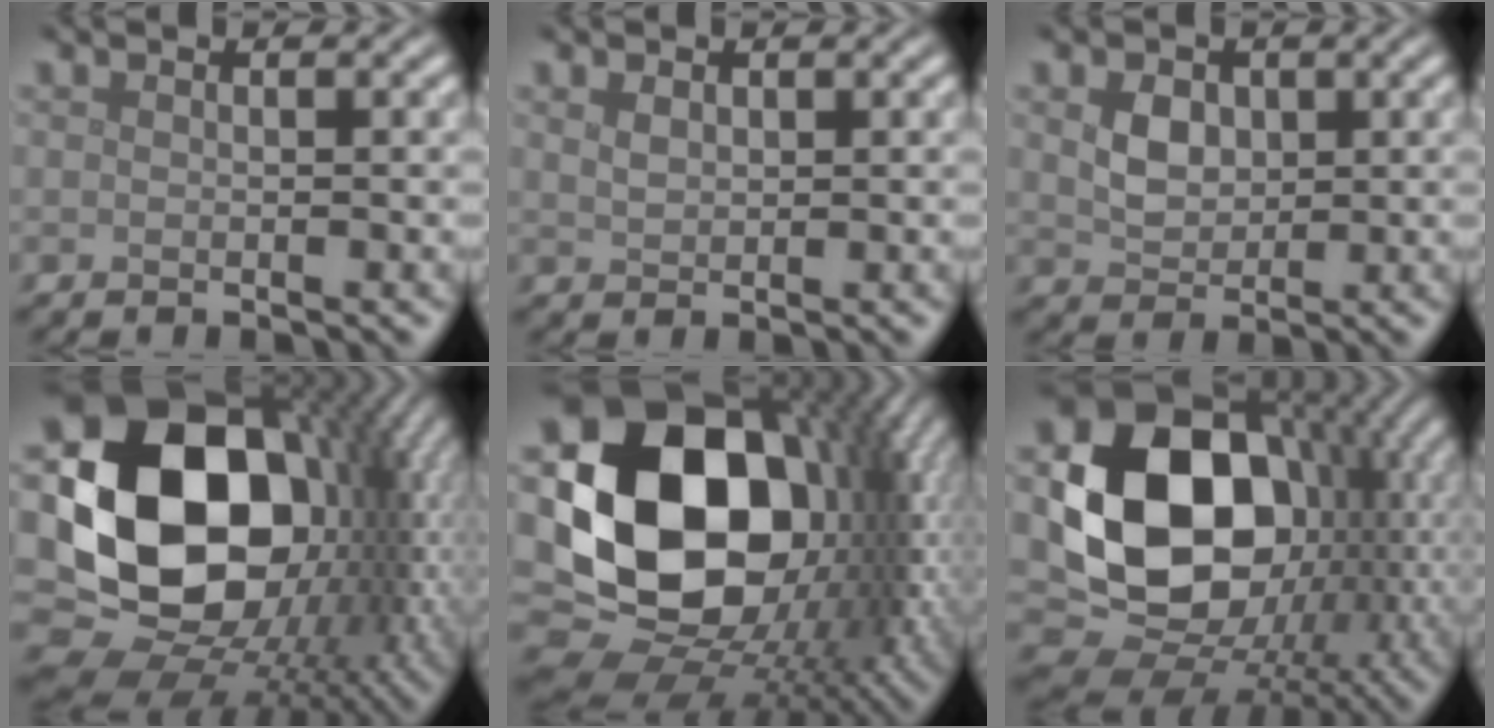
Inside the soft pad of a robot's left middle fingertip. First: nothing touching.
{"total": 1.2, "force": [0.7, 0.7, 0.7], "torque": [-0.016, 0.000, 0.016]}
{"total": 2.6, "force": [0.8, 2.0, 1.5], "torque": [-0.032, -0.001, 0.015]}
{"total": 19.9, "force": [0.7, 14.8, 13.2], "torque": [-0.260, -0.006, 0.031]}
{"total": 19.6, "force": [1.0, 14.2, 13.5], "torque": [-0.269, -0.006, 0.035]}
{"total": 16.6, "force": [0.7, 13.2, 9.9], "torque": [-0.159, -0.017, 0.005]}